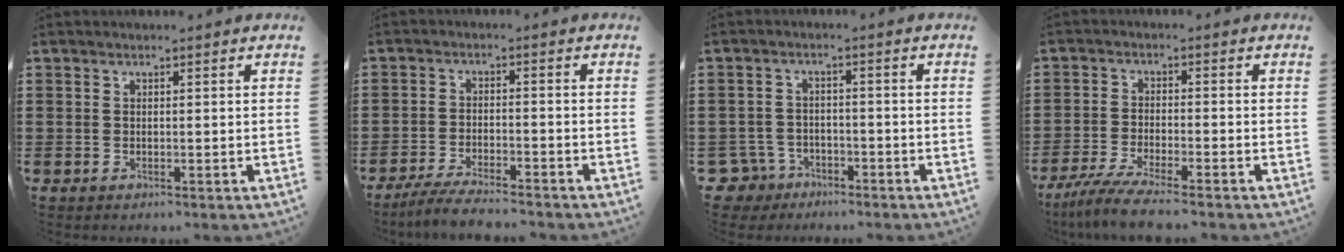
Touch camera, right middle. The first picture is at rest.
{"total": 4.5, "force": [-4.2, 0.1, 1.7], "torque": [-0.043, -0.008, -0.085]}
{"total": 3.9, "force": [-3.2, 2.1, 0.8], "torque": [-0.051, -0.006, -0.075]}
{"total": 5.3, "force": [-4.6, -0.2, 2.7], "torque": [-0.073, -0.024, -0.092]}